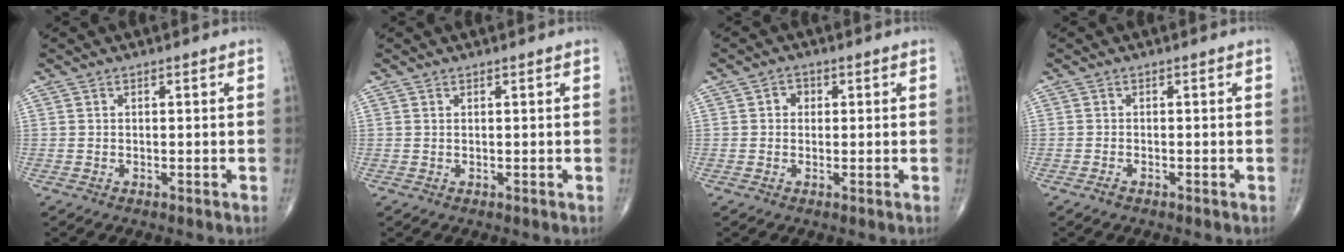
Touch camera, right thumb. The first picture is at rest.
{"total": 0.0}
{"total": 2.0, "force": [0.2, 1.8, 0.8], "torque": [-0.002, 0.004, -0.001]}
{"total": 0.7, "force": [-0.6, 0.3, 0.4], "torque": [-0.014, -0.001, -0.012]}